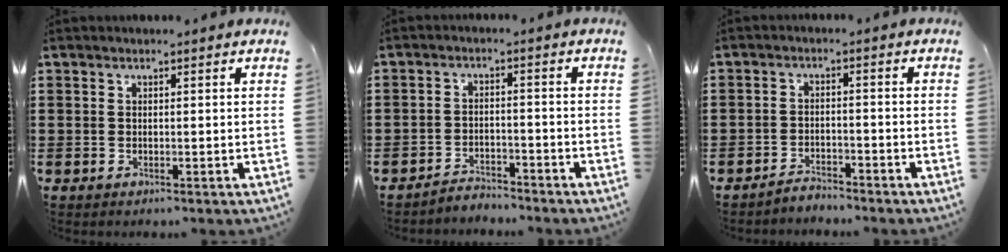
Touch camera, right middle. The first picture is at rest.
{"total": 3.2, "force": [-3.2, 0.4, -0.3], "torque": [-0.003, 0.002, -0.071]}
{"total": 2.8, "force": [-2.8, 0.3, -0.1], "torque": [-0.006, 0.003, -0.060]}